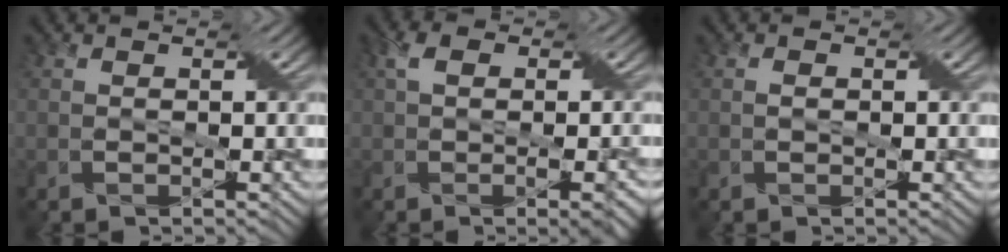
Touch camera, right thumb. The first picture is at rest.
{"total": 4.8, "force": [-0.1, 2.3, 4.2], "torque": [-0.073, 0.000, 0.002]}
{"total": 0.7, "force": [0.0, 0.5, 0.5], "torque": [-0.009, 0.001, 0.000]}